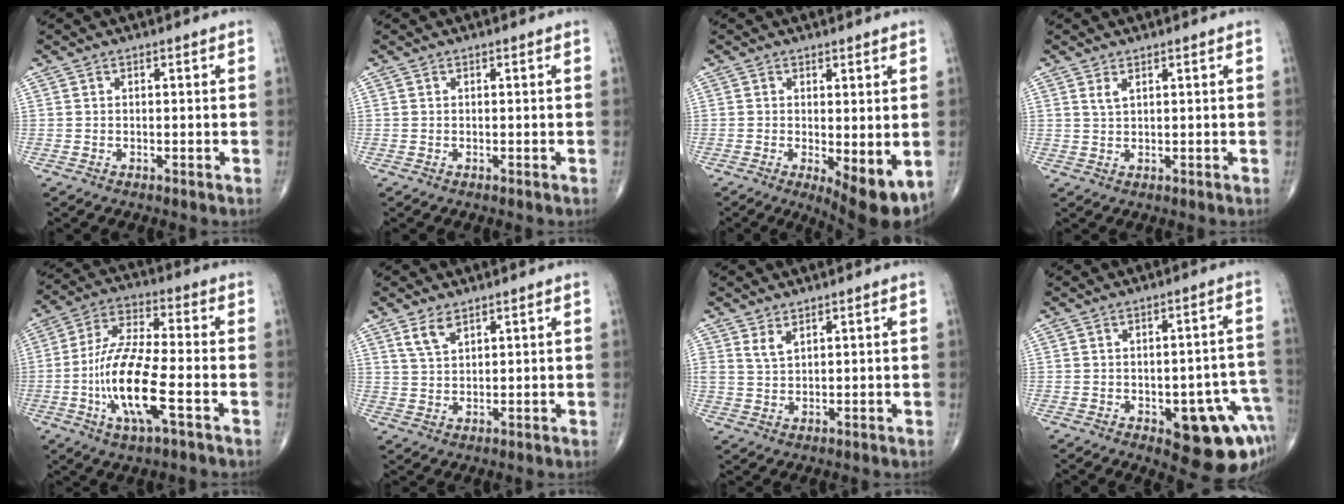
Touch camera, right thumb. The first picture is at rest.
{"total": 0.0}
{"total": 8.4, "force": [-1.8, 2.8, 7.7], "torque": [-0.101, -0.023, -0.021]}
{"total": 1.7, "force": [1.0, 0.6, 1.2], "torque": [-0.027, -0.002, 0.025]}
{"total": 15.1, "force": [-4.5, 4.1, 13.8], "torque": [-0.284, 0.021, -0.086]}
{"total": 3.8, "force": [2.5, 1.7, 2.4], "torque": [-0.043, -0.010, 0.055]}
{"total": 2.7, "force": [1.8, 1.2, 1.6], "torque": [-0.029, -0.011, 0.043]}
{"total": 15.0, "force": [-5.8, 6.7, 12.1], "torque": [-0.090, 0.036, -0.053]}